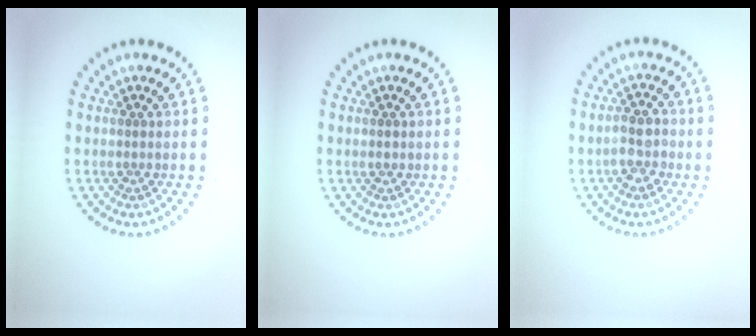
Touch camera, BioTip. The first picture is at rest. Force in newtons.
{"total": 0.7, "press": 0.7, "slide": 0.1}
{"total": 2.2, "press": 2.1, "slide": 0.6}